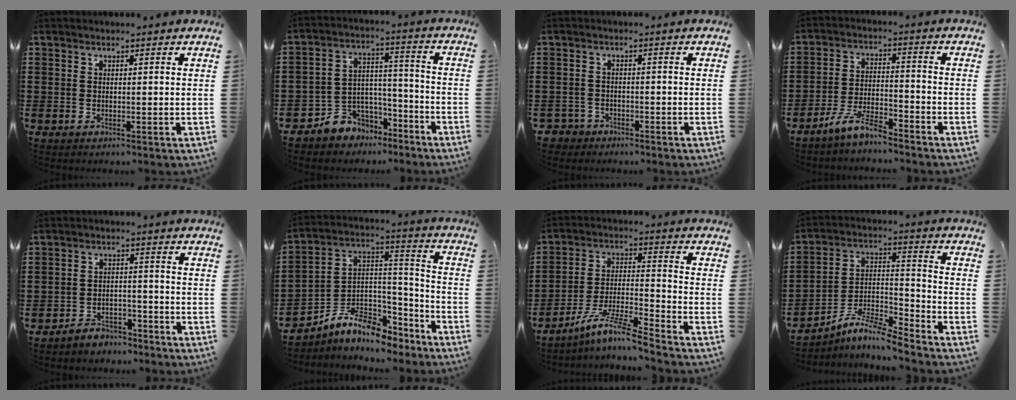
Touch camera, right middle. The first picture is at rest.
{"total": 5.8, "force": [-4.6, 3.5, -0.3], "torque": [-0.012, 0.012, -0.092]}
{"total": 2.3, "force": [-1.9, 1.2, 0.1], "torque": [-0.016, -0.002, -0.046]}
{"total": 6.6, "force": [-5.8, 1.0, 3.1], "torque": [-0.077, -0.004, -0.116]}
{"total": 3.9, "force": [-3.8, 0.9, -0.1], "torque": [-0.005, 0.005, -0.080]}
{"total": 6.8, "force": [-5.4, 3.5, 2.3], "torque": [-0.065, -0.010, -0.108]}
{"total": 9.1, "force": [-7.5, 0.3, 5.2], "torque": [-0.105, -0.002, -0.149]}
{"total": 7.8, "force": [-7.2, 0.8, 3.0], "torque": [-0.061, 0.003, -0.142]}